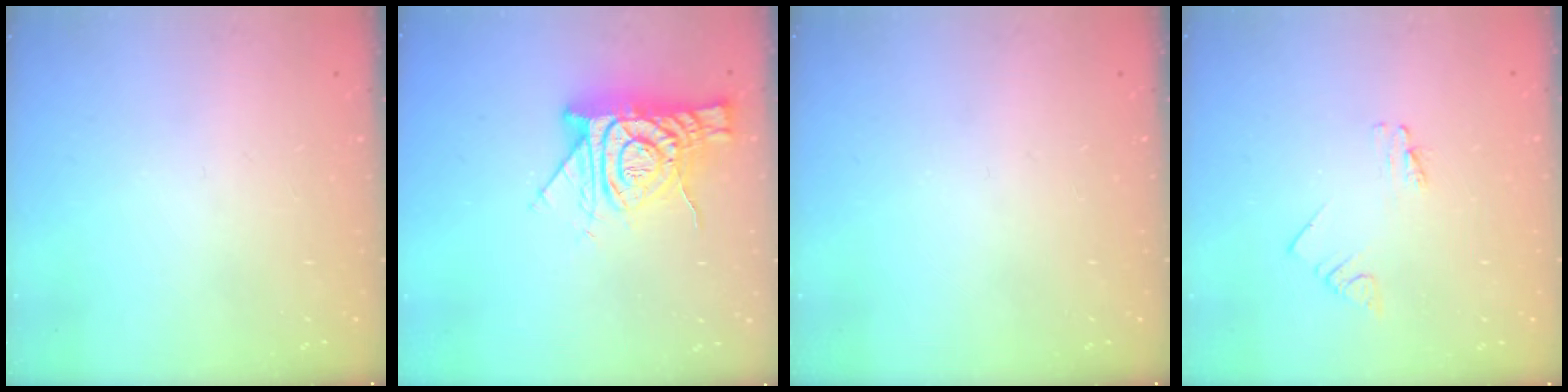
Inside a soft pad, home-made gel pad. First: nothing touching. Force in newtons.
{"total": 13.0, "press": 13.0, "slide": 1.4}
{"total": 0.0}
{"total": 1.1, "press": 1.1, "slide": 0.0}